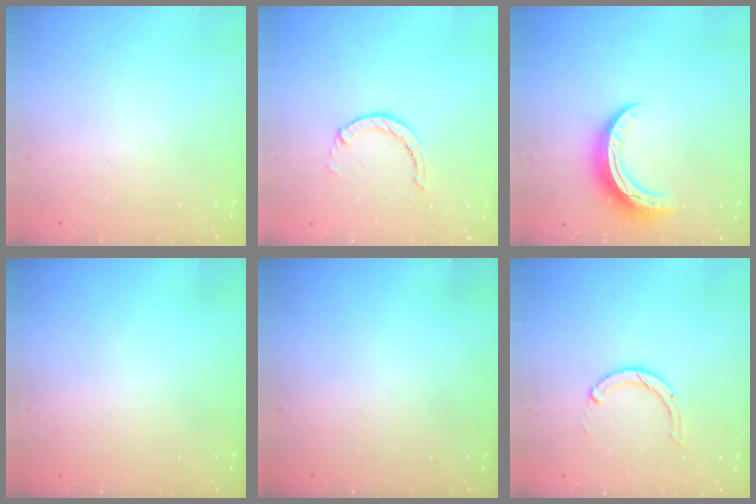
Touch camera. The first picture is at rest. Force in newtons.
{"total": 1.2, "press": 1.2, "slide": 0.2}
{"total": 10.5, "press": 10.5, "slide": 0.2}
{"total": 0.0}
{"total": 0.0}
{"total": 2.0, "press": 2.0, "slide": 0.3}